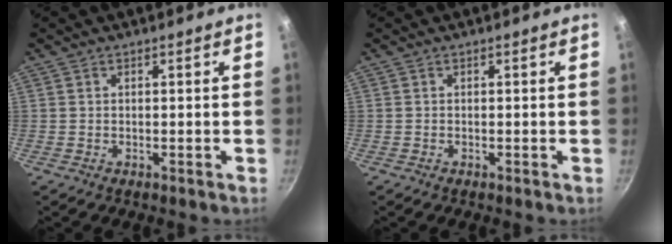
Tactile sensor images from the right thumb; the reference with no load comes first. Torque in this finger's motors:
{"motor_torque": [-0.21, 0.09, -0.22, 0.01, -0.01]}